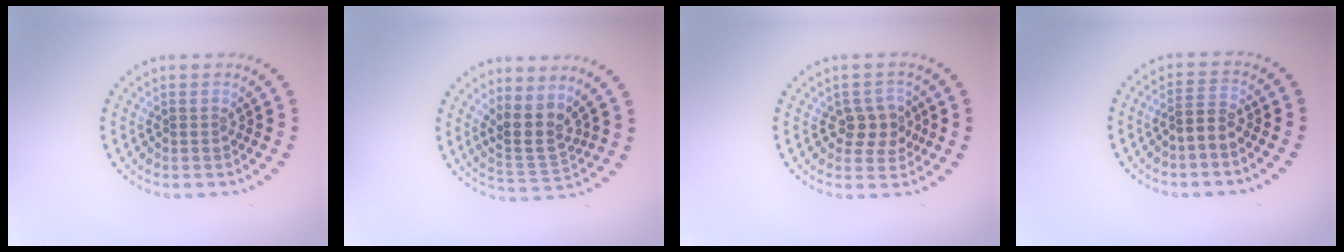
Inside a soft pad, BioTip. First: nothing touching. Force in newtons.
{"total": 3.2, "press": 2.5, "slide": 2.1}
{"total": 2.7, "press": 2.6, "slide": 0.7}
{"total": 1.8, "press": 1.5, "slide": 0.9}